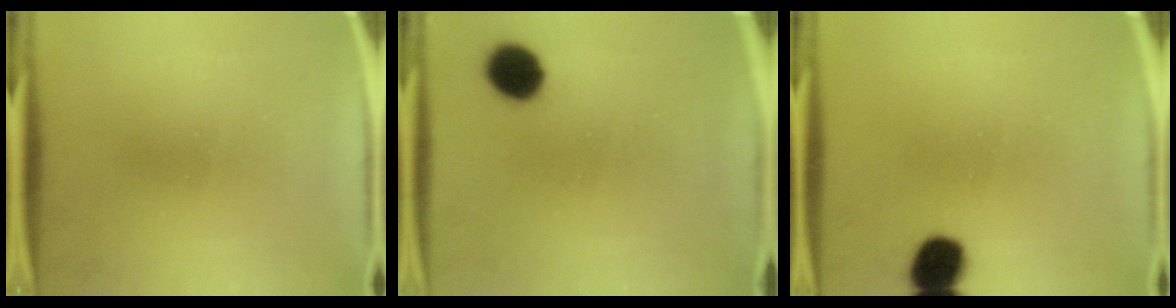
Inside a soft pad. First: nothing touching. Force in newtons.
{"total": 8.5}
{"total": 9.1}